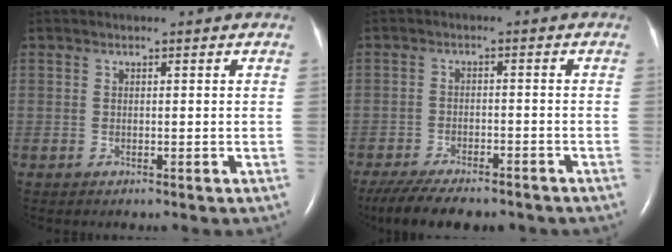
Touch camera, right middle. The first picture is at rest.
{"total": 13.1, "force": [-10.7, 3.9, 6.4], "torque": [-0.121, -0.014, -0.156]}